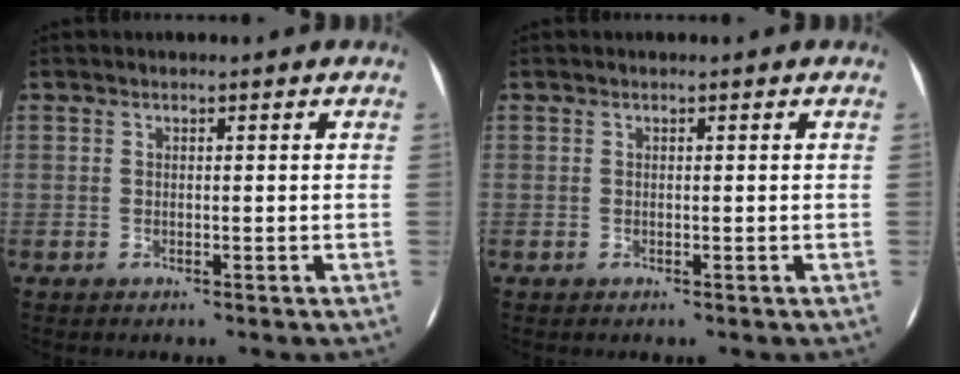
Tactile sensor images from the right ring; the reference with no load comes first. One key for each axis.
{"total": 0.0}